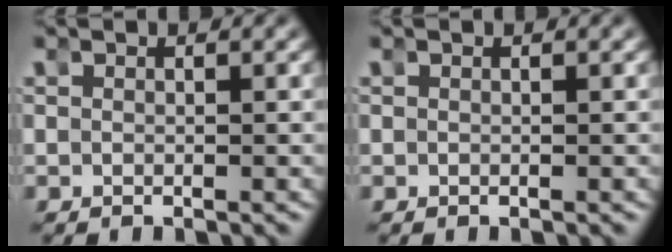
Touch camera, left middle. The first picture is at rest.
{"total": 0.0}